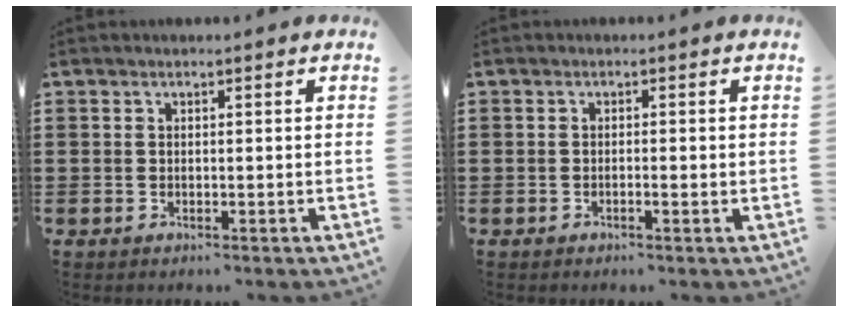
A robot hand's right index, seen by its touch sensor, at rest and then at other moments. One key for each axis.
{"total": 0.9, "fx": -0.3, "fy": 0.1, "fz": 0.8, "tx": -0.015, "ty": -0.002, "tz": -0.005}